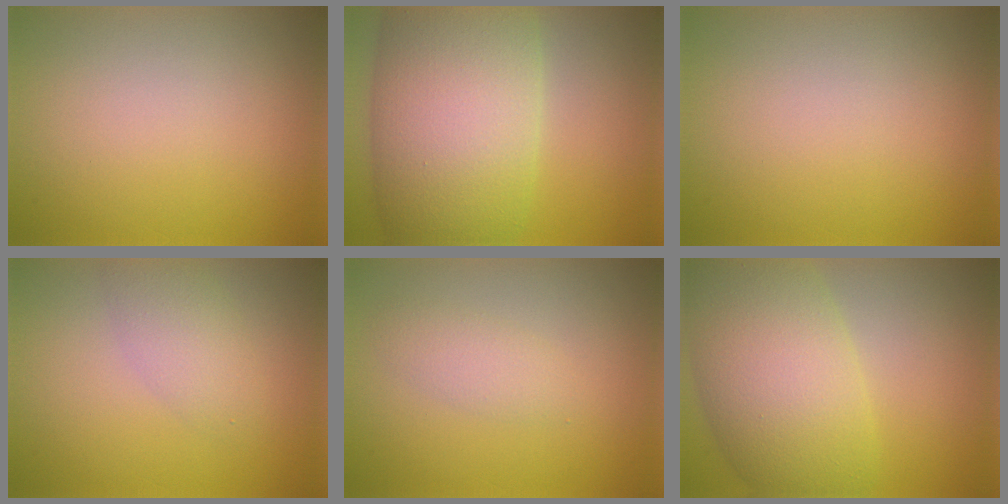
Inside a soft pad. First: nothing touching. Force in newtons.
{"total": 13.7, "press": 13.7, "slide": 0.4}
{"total": 0.0}
{"total": 2.8, "press": 2.8, "slide": 0.0}
{"total": 1.8, "press": 1.8, "slide": 0.0}
{"total": 10.5, "press": 10.5, "slide": 0.4}